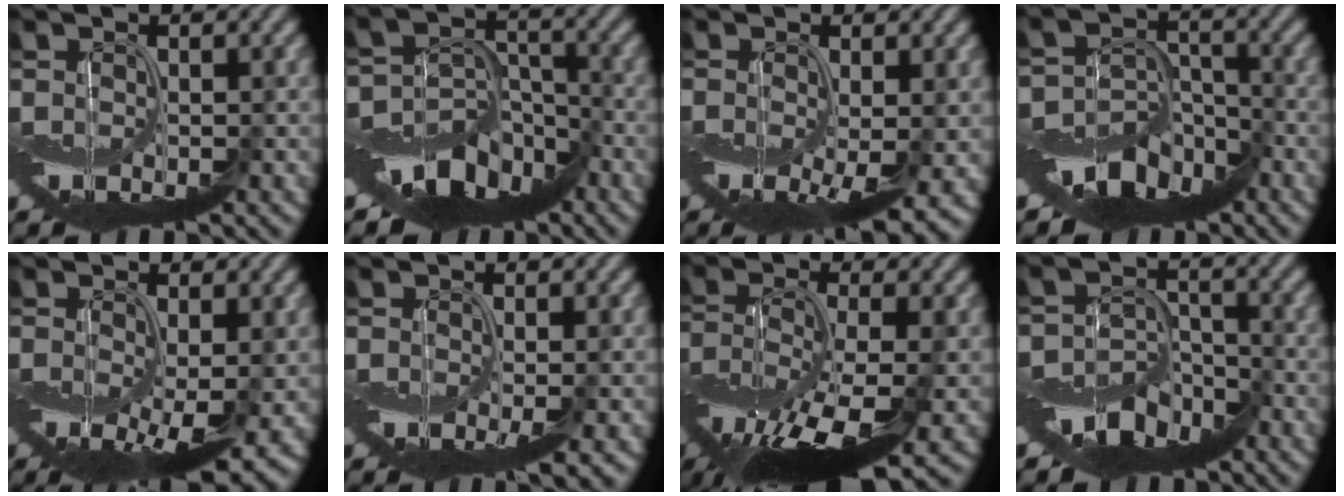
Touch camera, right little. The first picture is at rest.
{"total": 8.5, "force": [-6.0, 4.8, 3.5], "torque": [-0.044, 0.002, -0.116]}
{"total": 6.7, "force": [-1.8, 2.6, 5.9], "torque": [-0.093, -0.022, -0.017]}
{"total": 7.1, "force": [-5.1, 4.0, 3.0], "torque": [-0.039, -0.003, -0.101]}
{"total": 8.5, "force": [-2.0, 3.6, 7.4], "torque": [-0.124, -0.032, -0.015]}
{"total": 2.2, "force": [-1.0, 0.5, 1.8], "torque": [-0.031, -0.010, -0.018]}
{"total": 10.2, "force": [-4.9, 3.1, 8.4], "torque": [-0.165, -0.017, -0.093]}
{"total": 5.8, "force": [-4.2, 3.1, 2.5], "torque": [-0.032, 0.000, -0.088]}